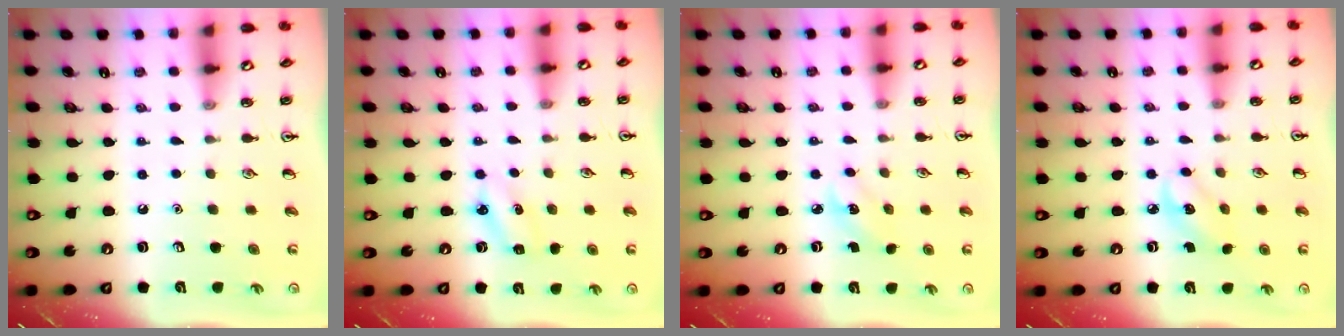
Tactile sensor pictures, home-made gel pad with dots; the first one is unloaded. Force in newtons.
{"total": 3.7, "press": 3.5, "slide": 1.1}
{"total": 2.3, "press": 2.1, "slide": 0.8}
{"total": 3.0, "press": 2.9, "slide": 0.8}